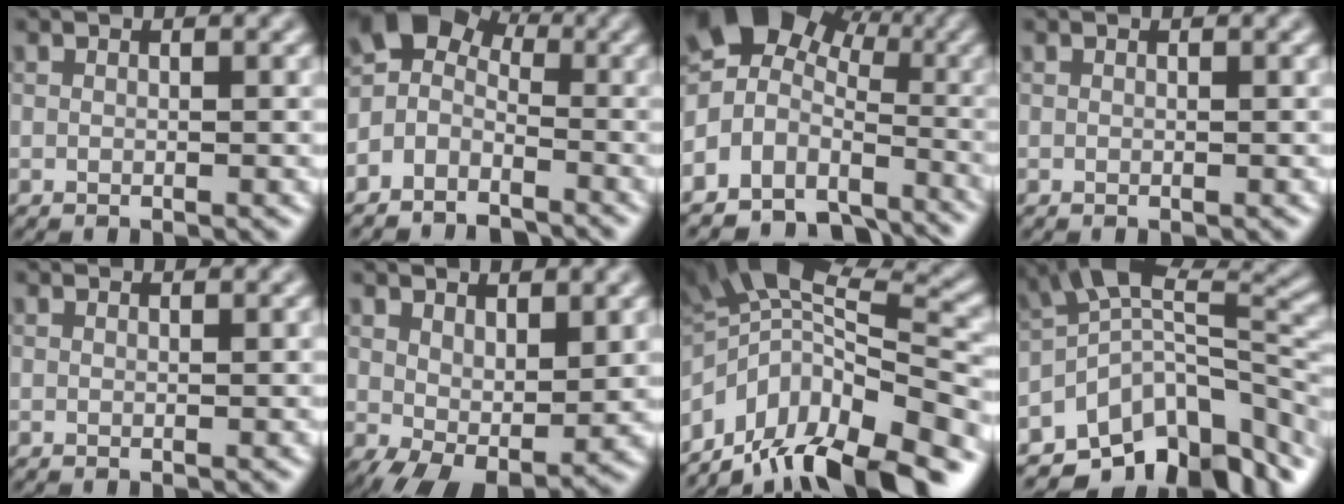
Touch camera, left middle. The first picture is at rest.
{"total": 4.8, "force": [-2.4, 3.5, 2.2], "torque": [-0.034, 0.000, -0.054]}
{"total": 8.4, "force": [-2.1, 7.0, 4.2], "torque": [-0.070, -0.010, -0.042]}
{"total": 0.0}
{"total": 1.3, "force": [1.2, 0.1, 0.3], "torque": [-0.012, -0.004, 0.011]}
{"total": 5.4, "force": [1.2, 3.0, 4.3], "torque": [-0.083, -0.018, 0.028]}
{"total": 15.0, "force": [-9.2, 5.7, 10.3], "torque": [-0.192, 0.011, -0.145]}
{"total": 11.1, "force": [-5.6, 5.8, 7.6], "torque": [-0.109, 0.009, -0.108]}